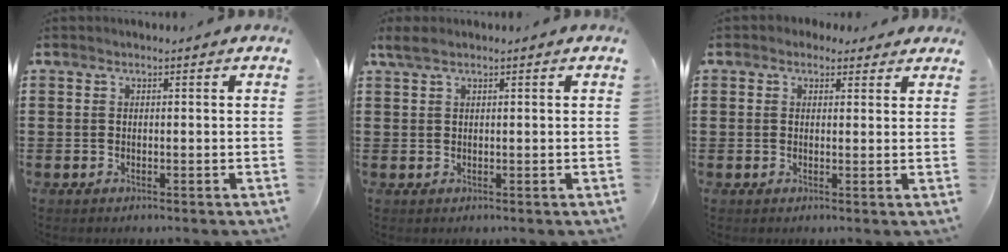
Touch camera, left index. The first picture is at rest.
{"total": 1.5, "force": [0.8, 0.4, 1.1], "torque": [-0.024, 0.002, 0.015]}
{"total": 2.0, "force": [1.4, 1.4, 0.3], "torque": [-0.005, 0.008, 0.025]}